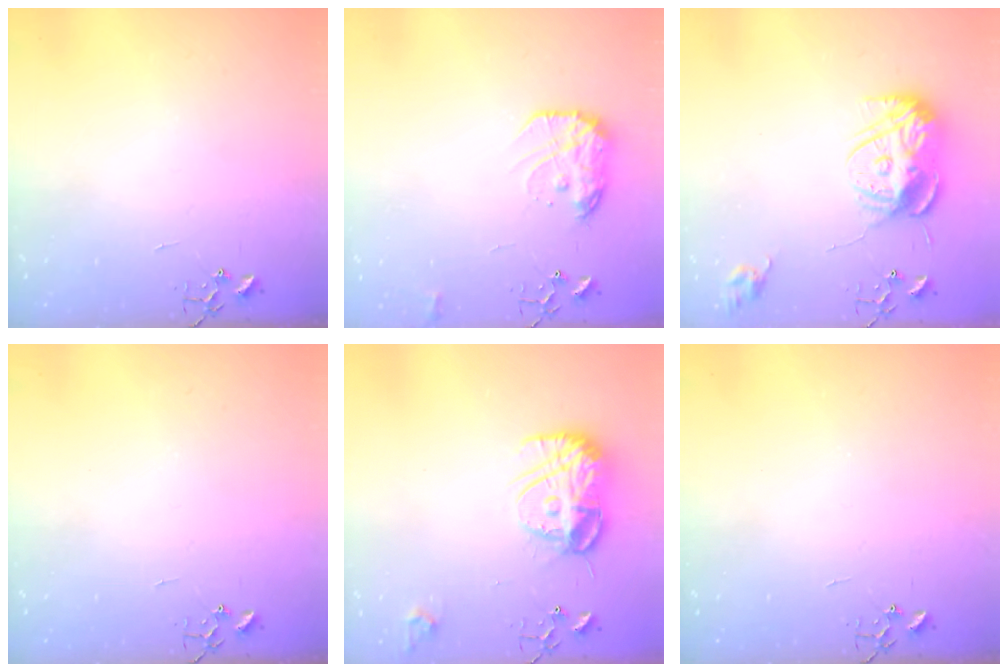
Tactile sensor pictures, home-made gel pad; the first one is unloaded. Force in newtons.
{"total": 13.8, "press": 13.8, "slide": 0.6}
{"total": 12.9, "press": 12.9, "slide": 1.2}
{"total": 0.0}
{"total": 13.8, "press": 13.7, "slide": 1.3}
{"total": 0.0}